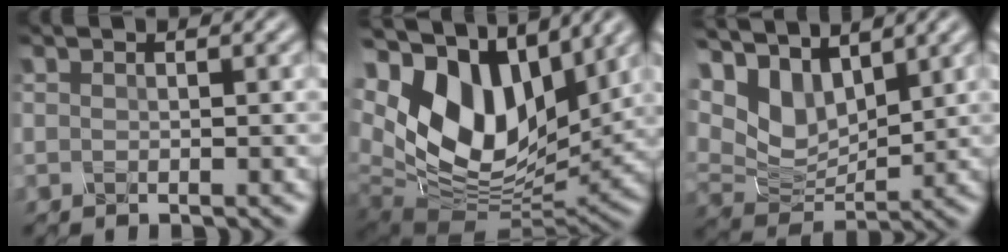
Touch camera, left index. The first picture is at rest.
{"total": 14.2, "force": [4.6, 8.5, 10.4], "torque": [-0.211, 0.017, 0.092]}
{"total": 5.9, "force": [4.3, 2.7, 3.1], "torque": [-0.084, 0.006, 0.085]}